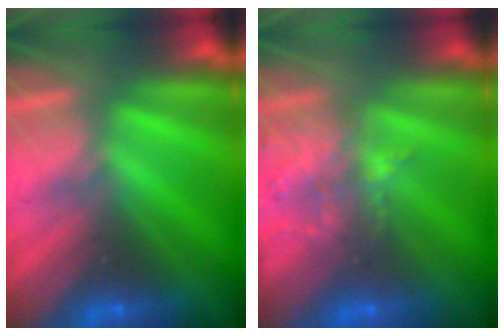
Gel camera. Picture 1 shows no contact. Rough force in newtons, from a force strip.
{"total": 2.0}